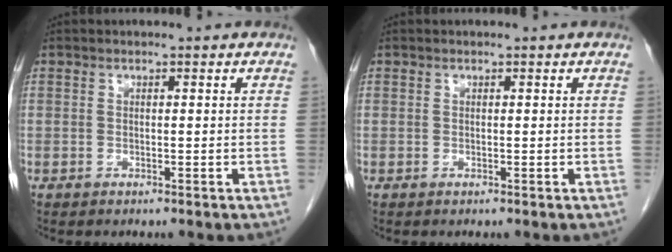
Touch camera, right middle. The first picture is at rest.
{"total": 0.0}